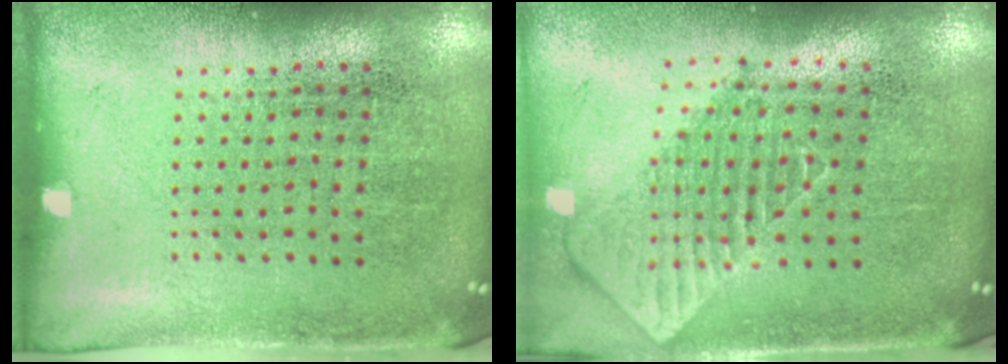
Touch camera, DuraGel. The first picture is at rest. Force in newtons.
{"total": 2.0, "press": 1.5, "slide": 1.2}